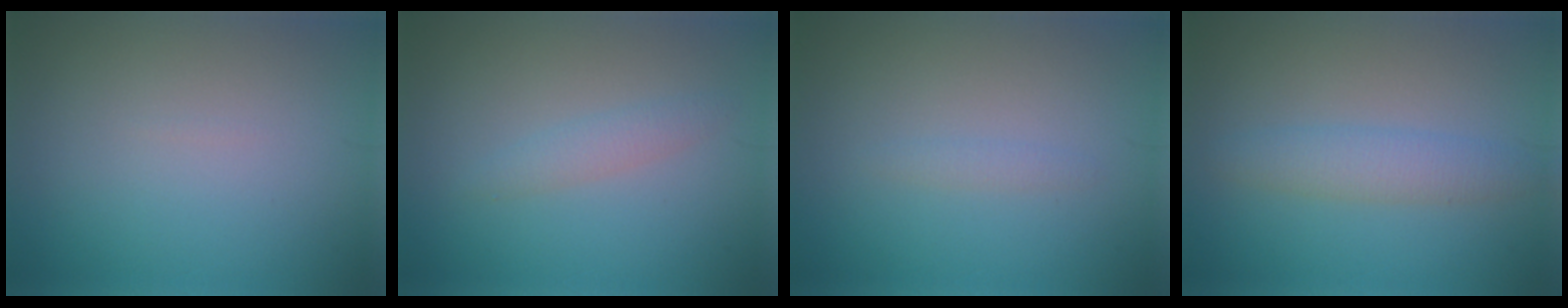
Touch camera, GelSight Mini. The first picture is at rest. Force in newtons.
{"total": 1.5, "press": 1.5, "slide": 0.1}
{"total": 0.8, "press": 0.8, "slide": 0.0}
{"total": 2.7, "press": 2.7, "slide": 0.1}